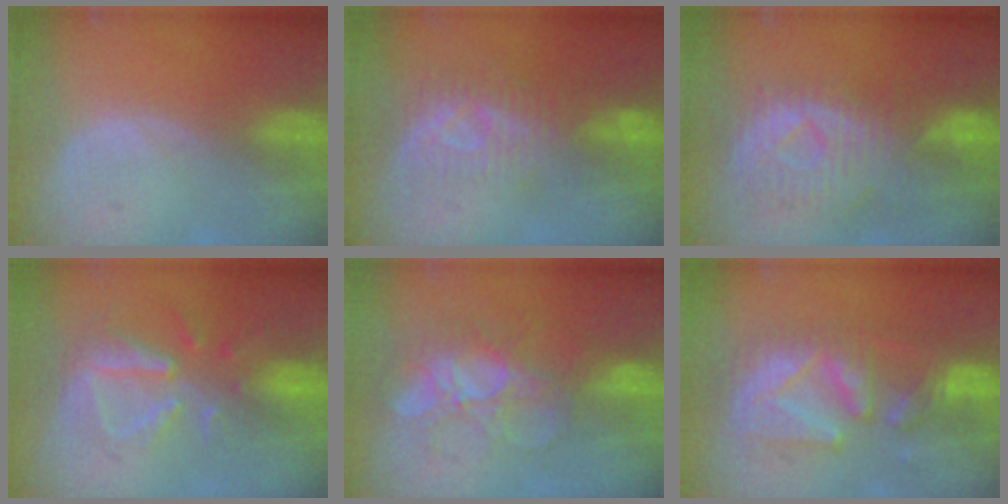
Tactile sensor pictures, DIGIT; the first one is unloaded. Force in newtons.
{"total": 8.2, "press": 7.5, "slide": 3.4}
{"total": 11.2, "press": 9.7, "slide": 5.4}
{"total": 8.1, "press": 7.4, "slide": 3.2}
{"total": 9.3, "press": 8.5, "slide": 3.8}
{"total": 11.2, "press": 10.7, "slide": 3.2}